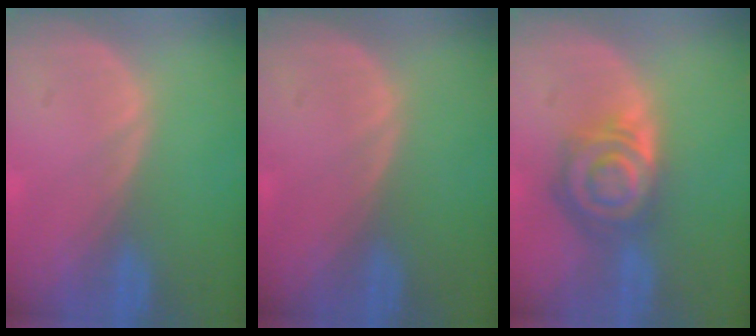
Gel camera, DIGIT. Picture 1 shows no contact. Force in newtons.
{"total": 0.0}
{"total": 8.1, "press": 7.1, "slide": 4.0}